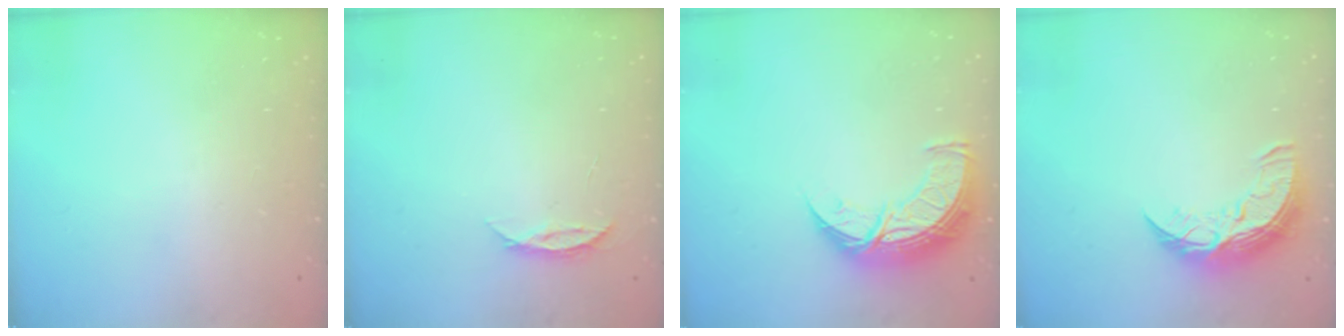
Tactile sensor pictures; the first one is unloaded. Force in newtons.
{"total": 4.0, "press": 3.9, "slide": 0.4}
{"total": 10.7, "press": 10.6, "slide": 0.8}
{"total": 10.0, "press": 10.0, "slide": 0.6}